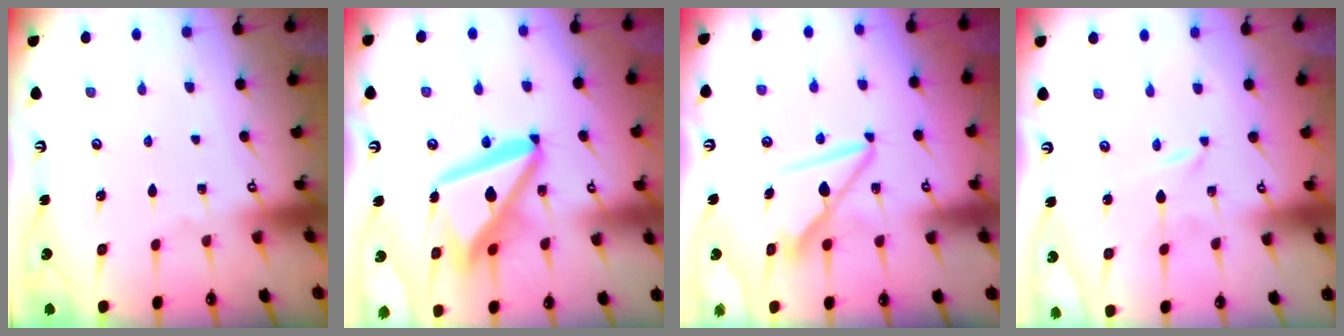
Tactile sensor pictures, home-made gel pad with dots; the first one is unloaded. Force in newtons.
{"total": 18.2, "press": 18.1, "slide": 1.9}
{"total": 10.2, "press": 10.2, "slide": 0.6}
{"total": 0.0}